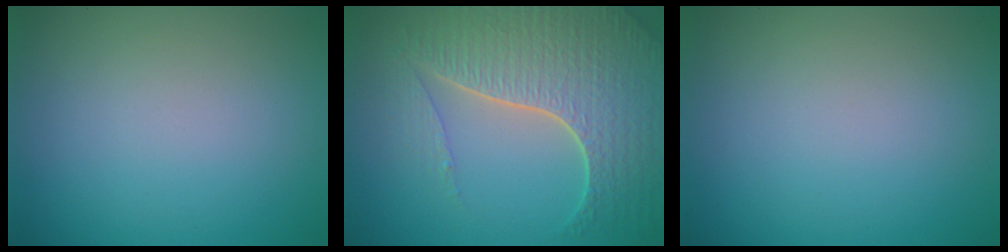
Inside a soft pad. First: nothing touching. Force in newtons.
{"total": 7.1, "press": 5.2, "slide": 4.9}
{"total": 0.0}